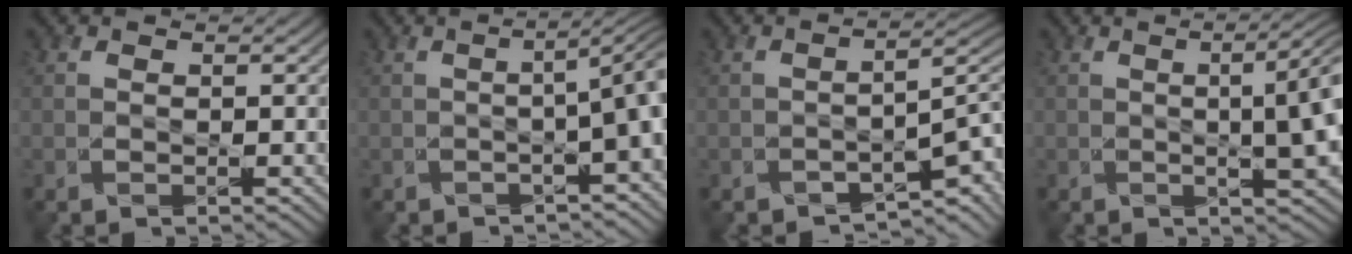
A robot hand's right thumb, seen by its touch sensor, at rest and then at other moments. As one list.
[{"total": 6.7, "force": [-0.8, 1.6, 6.4], "torque": [-0.077, 0.006, -0.015]}, {"total": 5.2, "force": [-2.5, 1.6, 4.3], "torque": [-0.059, -0.007, -0.042]}, {"total": 8.0, "force": [0.2, 2.1, 7.8], "torque": [-0.082, 0.014, -0.008]}]